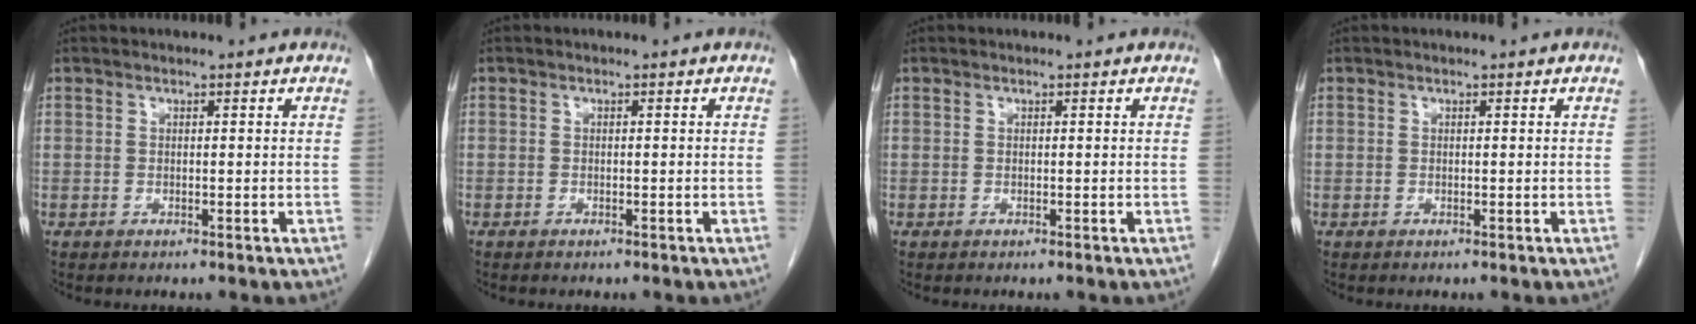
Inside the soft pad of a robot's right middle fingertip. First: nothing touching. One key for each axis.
{"total": 0.0}
{"total": 0.0}
{"total": 0.0}